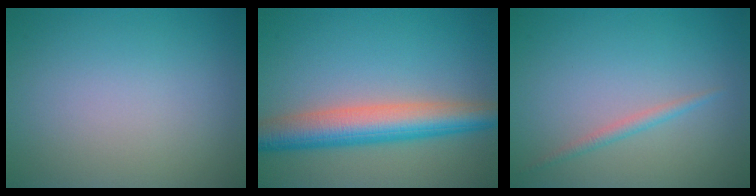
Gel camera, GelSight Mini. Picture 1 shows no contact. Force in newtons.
{"total": 6.7, "press": 6.7, "slide": 0.1}
{"total": 1.2, "press": 1.2, "slide": 0.1}